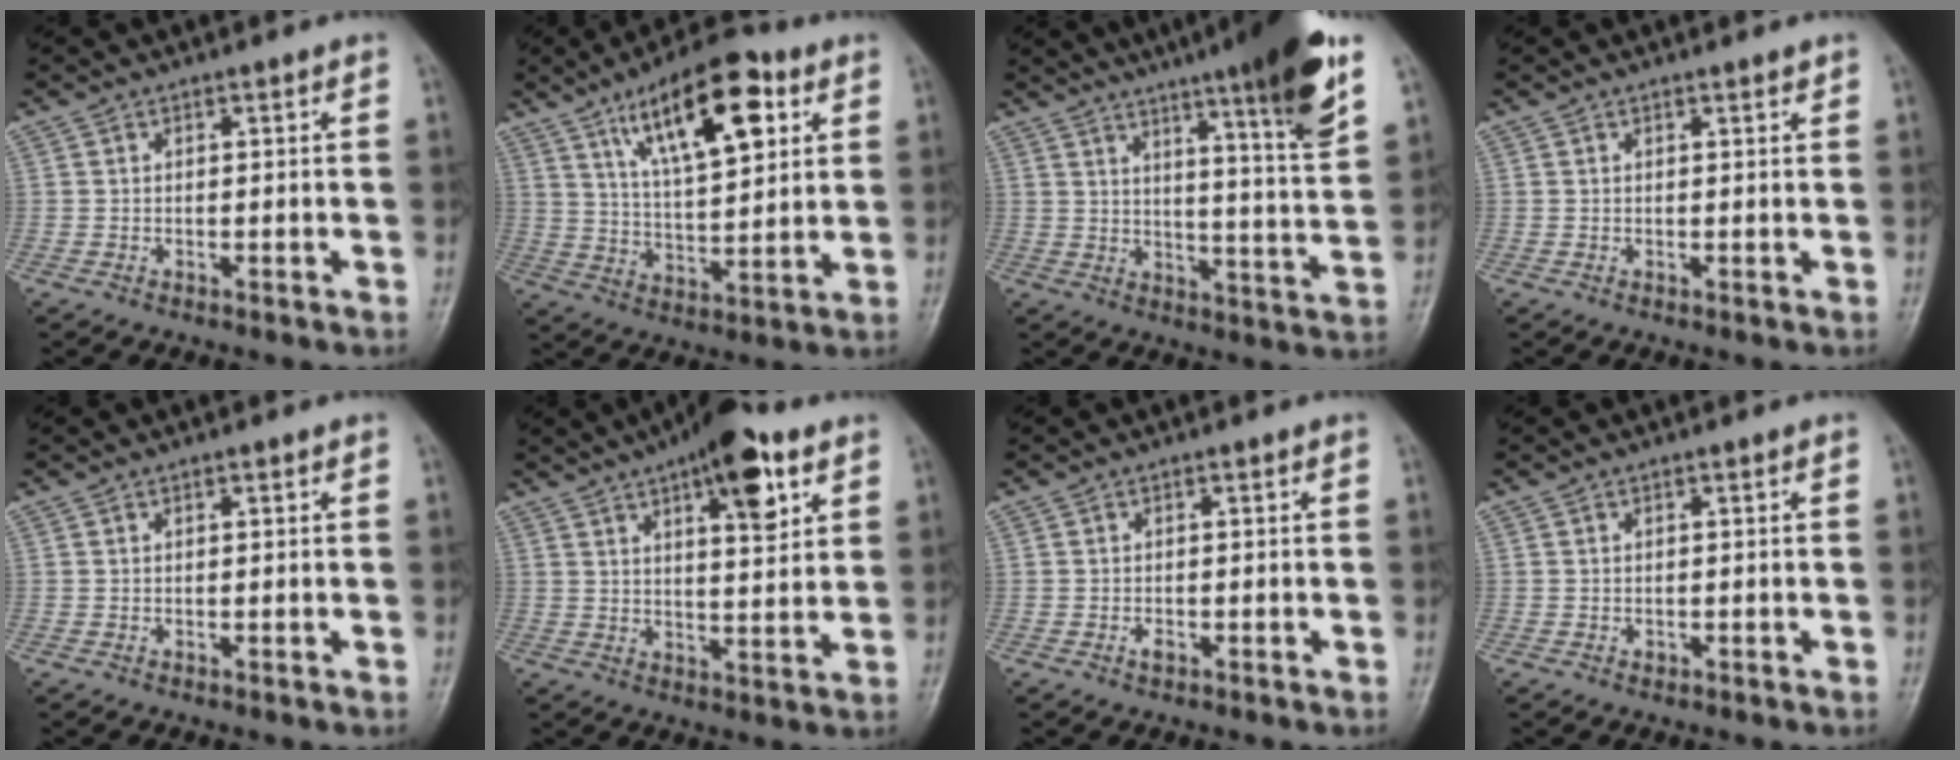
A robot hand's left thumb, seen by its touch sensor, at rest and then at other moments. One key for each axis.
{"total": 17.6, "fx": 8.0, "fy": 6.9, "fz": 14.1, "tx": -0.194, "ty": -0.023, "tz": 0.135}
{"total": 17.1, "fx": 10.0, "fy": 1.5, "fz": 13.8, "tx": -0.185, "ty": -0.051, "tz": 0.141}
{"total": 0.8, "fx": 0.6, "fy": 0.2, "fz": 0.5, "tx": -0.007, "ty": -0.003, "tz": 0.008}
{"total": 0.5, "fx": 0.2, "fy": 0.2, "fz": 0.5, "tx": -0.009, "ty": 0.000, "tz": 0.003}
{"total": 13.2, "fx": 6.7, "fy": 4.6, "fz": 10.3, "tx": -0.123, "ty": -0.024, "tz": 0.093}
{"total": 1.3, "fx": -0.6, "fy": 0.7, "fz": 0.9, "tx": -0.014, "ty": 0.003, "tz": -0.011}
{"total": 0.7, "fx": -0.1, "fy": 0.5, "fz": 0.4, "tx": -0.001, "ty": 0.001, "tz": -0.001}